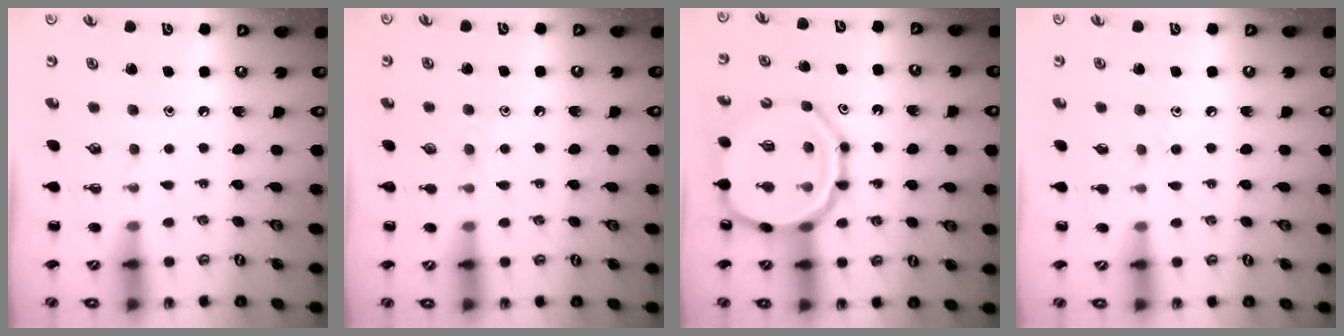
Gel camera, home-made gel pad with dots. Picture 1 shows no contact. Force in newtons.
{"total": 6.2, "press": 6.0, "slide": 1.2}
{"total": 18.4, "press": 18.2, "slide": 2.8}
{"total": 5.4, "press": 5.0, "slide": 1.9}